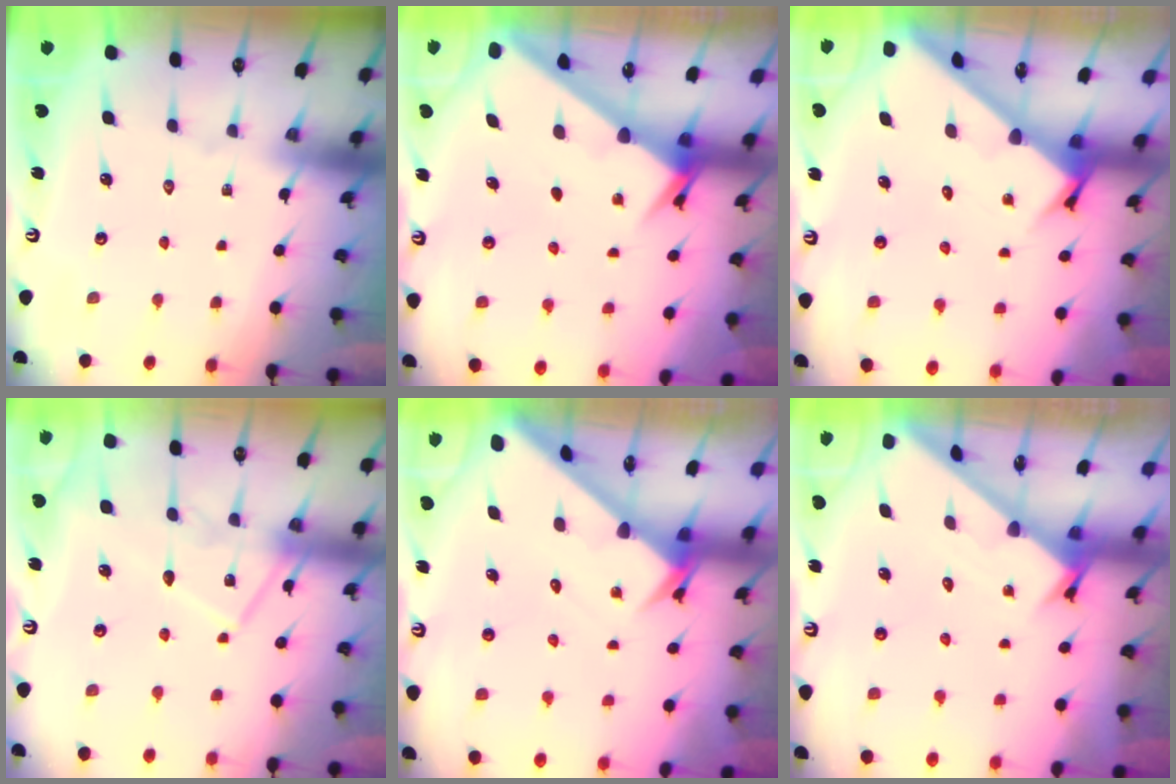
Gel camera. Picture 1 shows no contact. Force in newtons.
{"total": 2.6, "press": 2.6, "slide": 0.3}
{"total": 2.9, "press": 2.9, "slide": 0.2}
{"total": 12.8, "press": 12.7, "slide": 1.1}
{"total": 2.9, "press": 2.9, "slide": 0.2}
{"total": 1.7, "press": 1.7, "slide": 0.1}